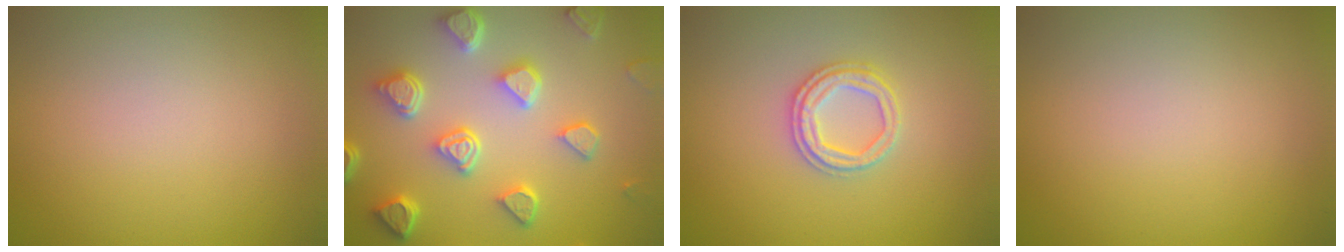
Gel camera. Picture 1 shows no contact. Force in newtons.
{"total": 6.7, "press": 5.4, "slide": 4.0}
{"total": 2.5, "press": 2.4, "slide": 0.6}
{"total": 0.0}